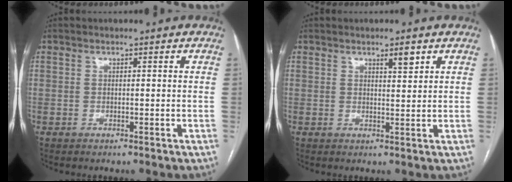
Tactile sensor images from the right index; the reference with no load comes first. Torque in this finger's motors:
{"motor_torque": [0.14, 0.13, 0.01, 0.03]}